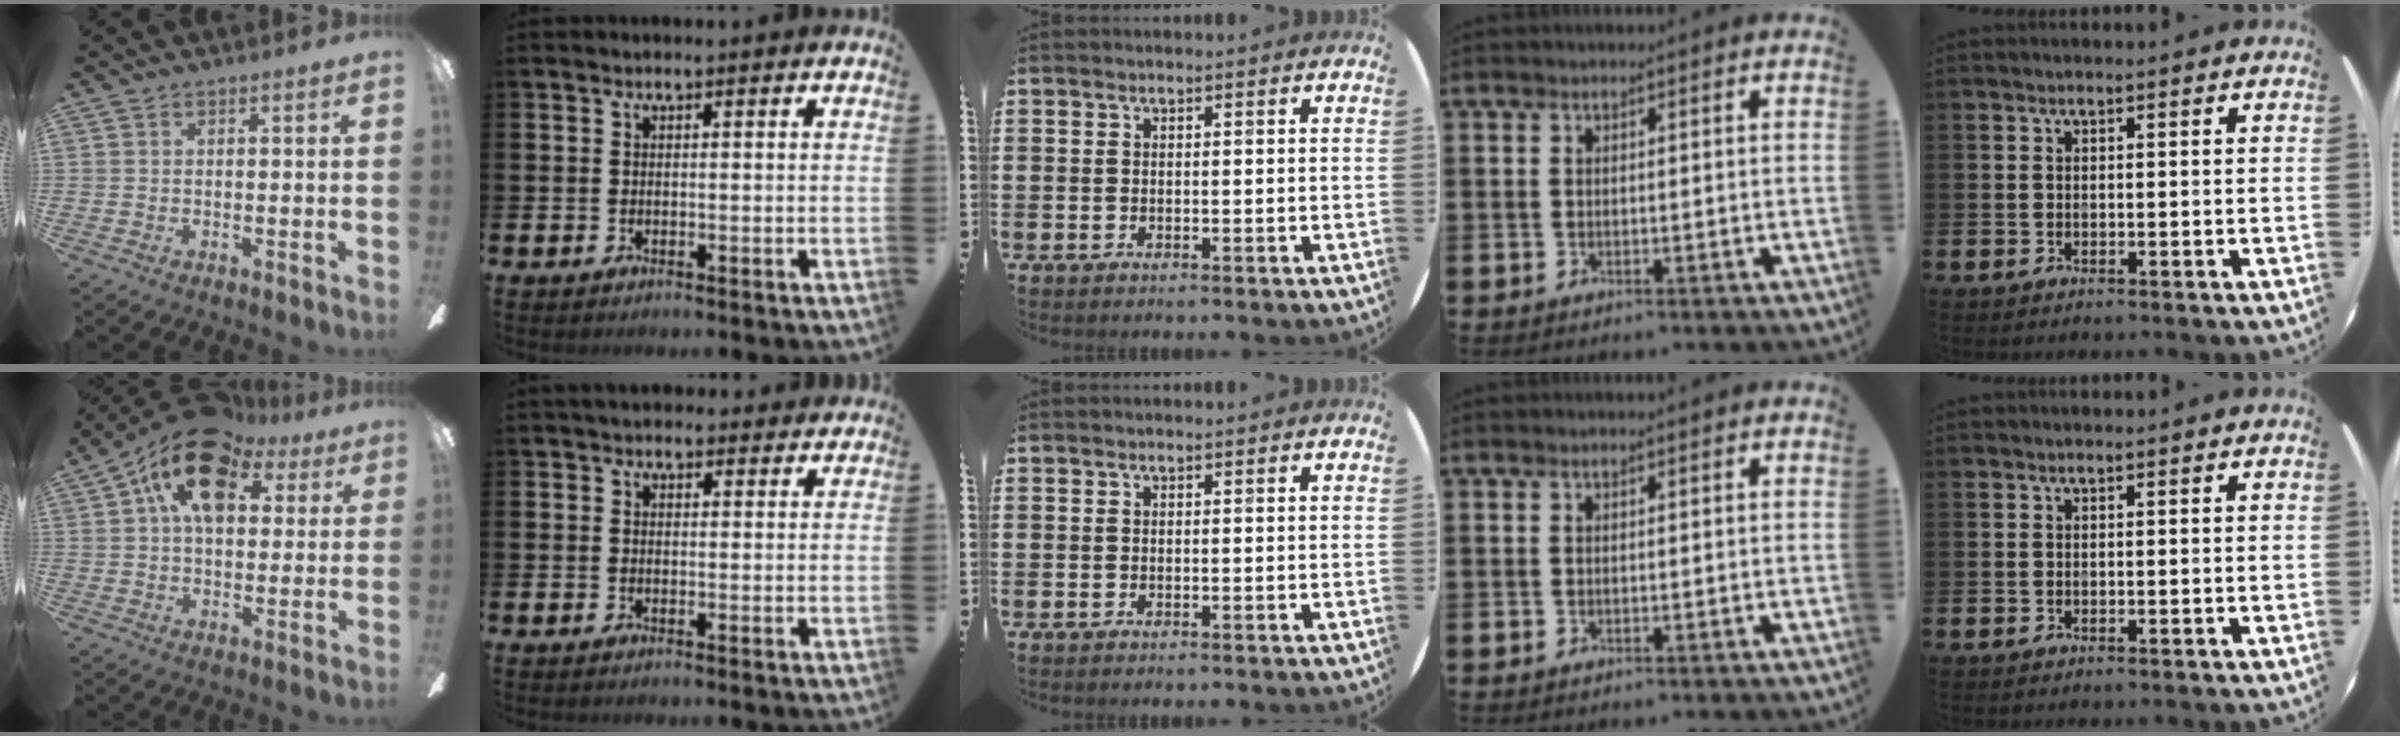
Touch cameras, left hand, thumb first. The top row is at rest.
{"thumb": {"total": 16.1, "force": [7.3, 9.9, 10.4], "torque": [-0.168, -0.013, 0.133]}, "index": {"total": 2.6, "force": [2.3, 1.1, 0.1], "torque": [0.009, -0.008, 0.039]}}